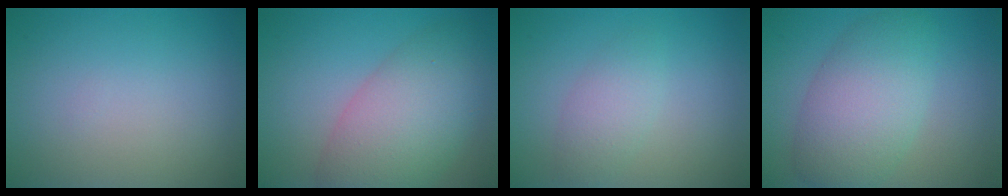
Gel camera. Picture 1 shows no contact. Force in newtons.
{"total": 7.7, "press": 7.7, "slide": 0.5}
{"total": 2.4, "press": 2.4, "slide": 0.1}
{"total": 5.4, "press": 5.4, "slide": 0.5}